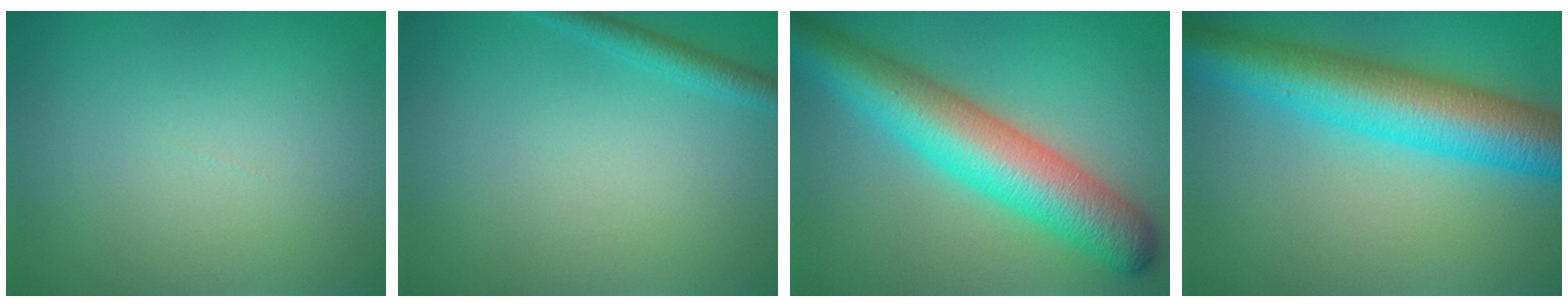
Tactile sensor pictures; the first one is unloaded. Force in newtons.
{"total": 2.3, "press": 2.3, "slide": 0.0}
{"total": 9.5, "press": 9.5, "slide": 0.2}
{"total": 9.8, "press": 9.8, "slide": 0.1}